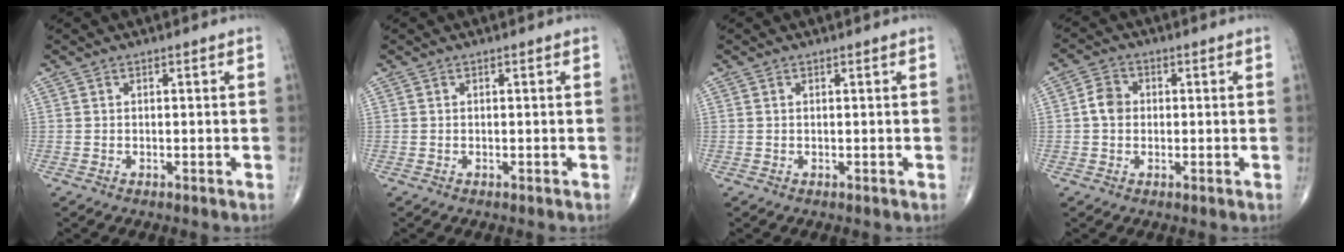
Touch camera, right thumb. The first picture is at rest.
{"total": 0.0}
{"total": 0.0}
{"total": 4.0, "force": [0.0, 3.3, 2.3], "torque": [-0.034, 0.009, -0.007]}